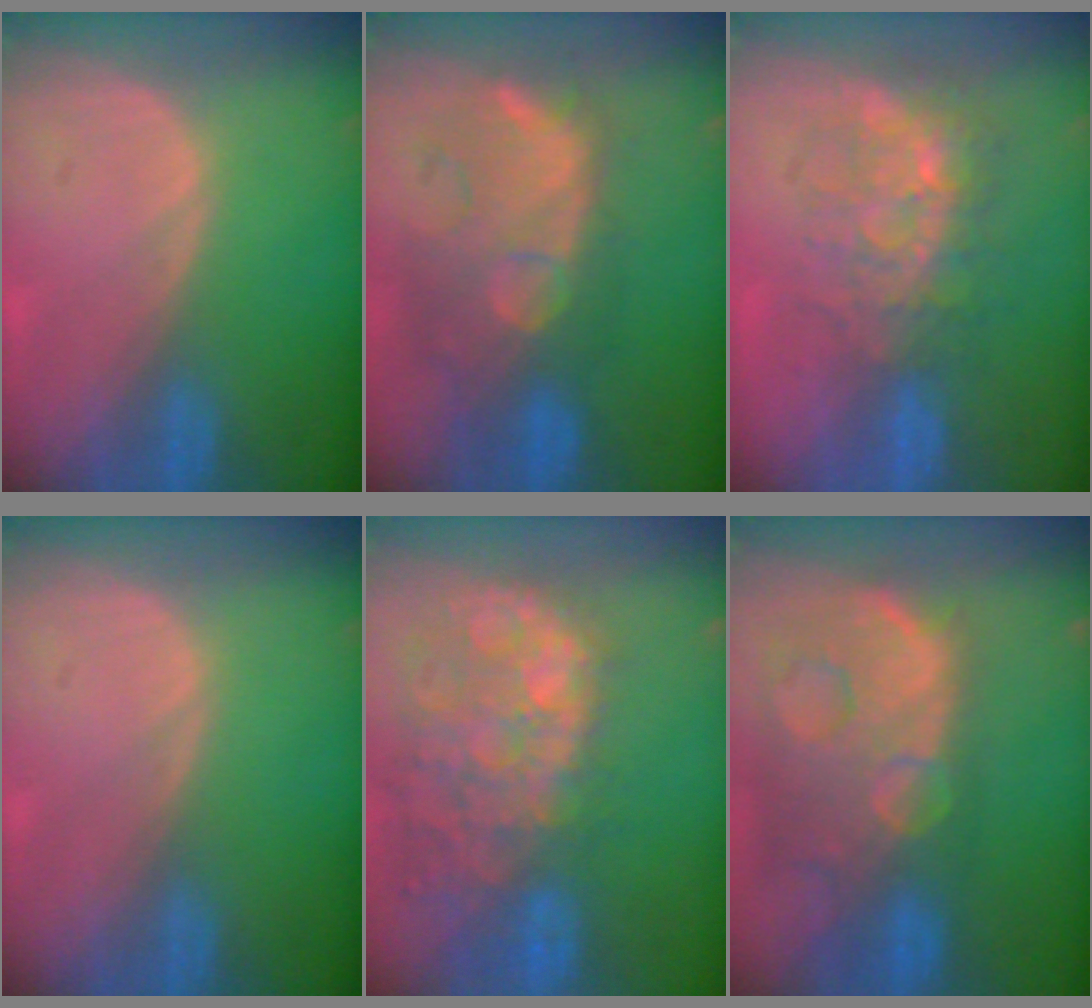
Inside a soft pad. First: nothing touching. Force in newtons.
{"total": 11.1, "press": 10.3, "slide": 4.1}
{"total": 8.8, "press": 7.5, "slide": 4.5}
{"total": 0.0}
{"total": 14.3, "press": 11.7, "slide": 8.2}
{"total": 14.2, "press": 11.5, "slide": 8.3}